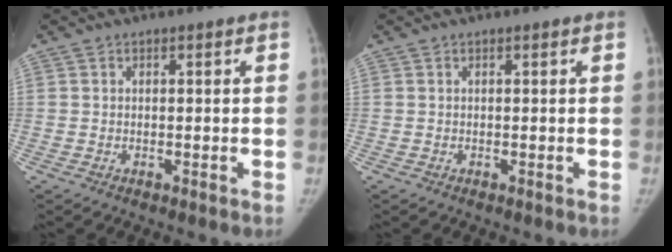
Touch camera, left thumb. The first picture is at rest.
{"total": 0.0}